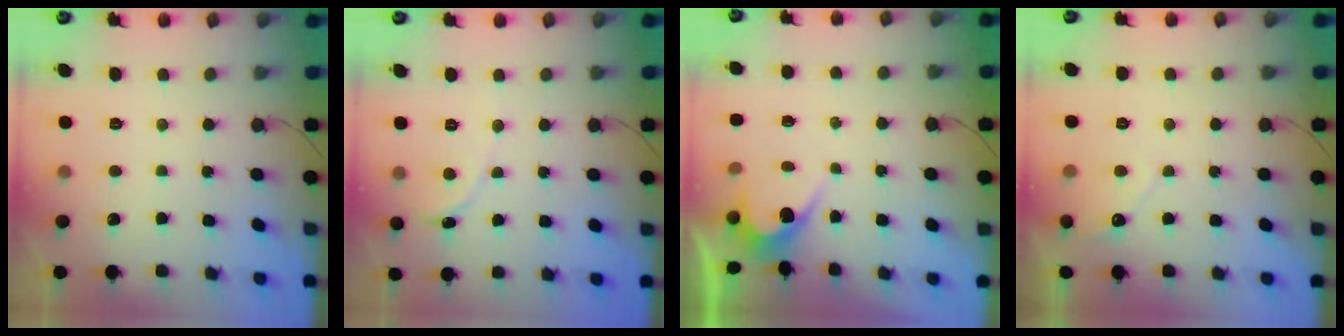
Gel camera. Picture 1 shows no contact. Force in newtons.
{"total": 0.0}
{"total": 2.6, "press": 2.6, "slide": 0.1}
{"total": 4.0, "press": 4.0, "slide": 0.3}